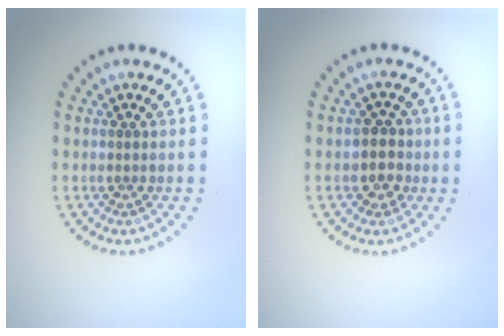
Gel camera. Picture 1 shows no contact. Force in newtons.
{"total": 2.2, "press": 2.0, "slide": 1.0}